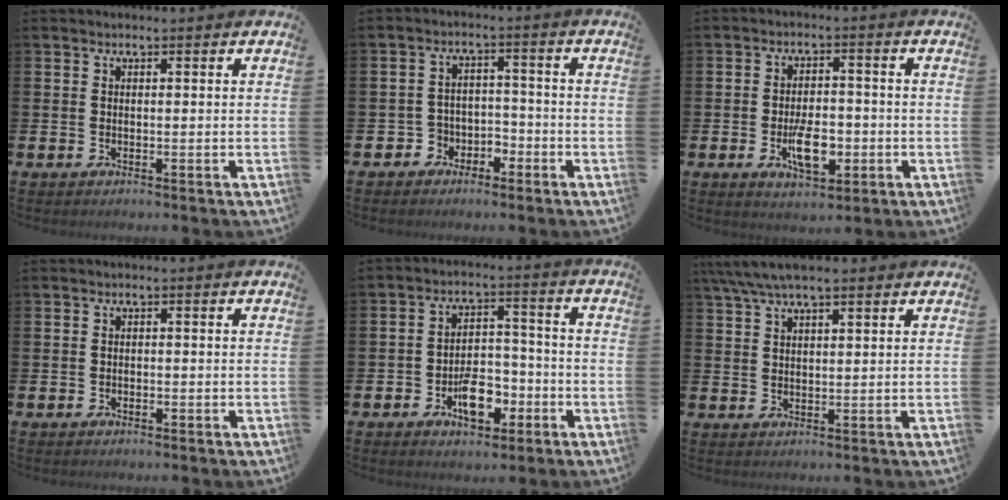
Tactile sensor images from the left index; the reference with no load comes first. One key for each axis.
{"total": 3.5, "fx": -2.5, "fy": 2.4, "fz": -0.1, "tx": -0.019, "ty": 0.007, "tz": -0.057}
{"total": 6.1, "fx": -1.8, "fy": 3.1, "fz": 5.0, "tx": -0.086, "ty": 0.001, "tz": -0.036}
{"total": 0.7, "fx": -0.5, "fy": 0.5, "fz": 0.2, "tx": -0.003, "ty": 0.003, "tz": -0.011}
{"total": 6.6, "fx": -3.0, "fy": 3.9, "fz": 4.4, "tx": -0.069, "ty": 0.016, "tz": -0.052}
{"total": 5.2, "fx": 4.1, "fy": 1.2, "fz": 2.8, "tx": -0.064, "ty": -0.003, "tz": 0.076}